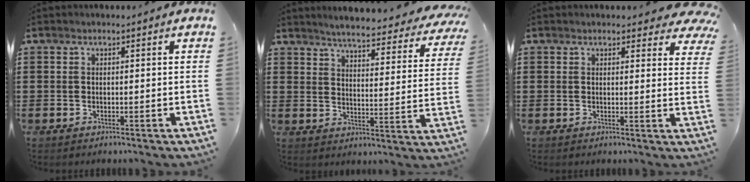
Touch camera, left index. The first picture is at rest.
{"total": 4.7, "force": [4.5, 0.0, 1.6], "torque": [-0.053, -0.035, 0.072]}
{"total": 2.9, "force": [2.5, 0.8, 1.2], "torque": [-0.014, -0.009, 0.043]}